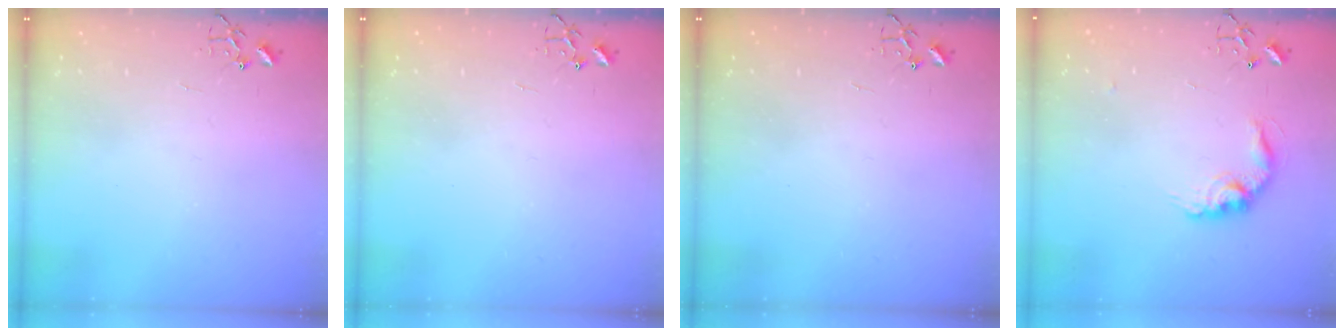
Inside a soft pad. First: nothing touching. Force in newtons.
{"total": 0.0}
{"total": 0.0}
{"total": 11.9, "press": 11.9, "slide": 0.7}